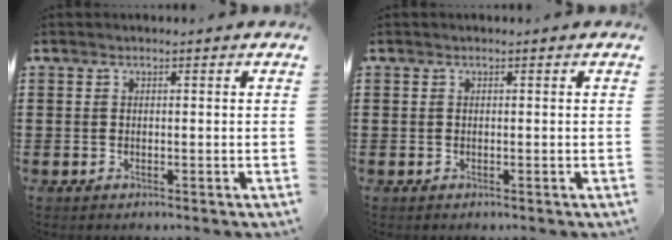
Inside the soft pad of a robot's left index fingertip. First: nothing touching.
{"total": 0.0}